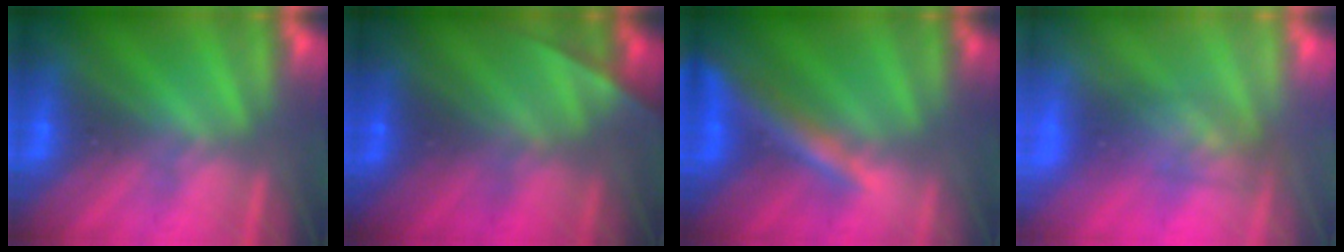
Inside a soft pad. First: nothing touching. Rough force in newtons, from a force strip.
{"total": 2.1}
{"total": 7.5}
{"total": 2.8}